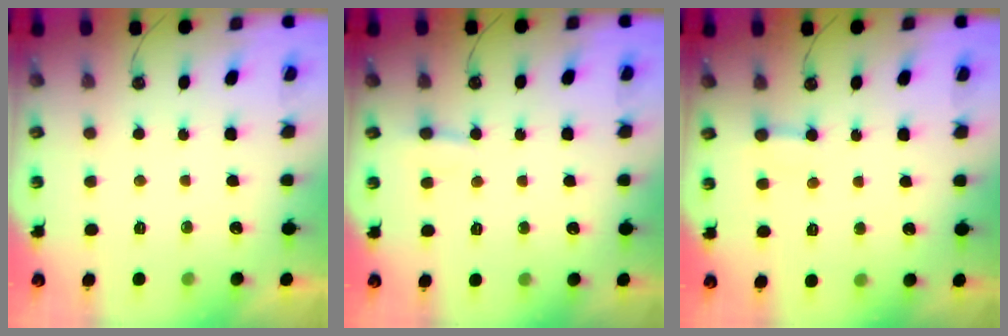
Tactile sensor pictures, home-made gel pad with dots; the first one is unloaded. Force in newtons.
{"total": 2.8, "press": 2.8, "slide": 0.3}
{"total": 3.7, "press": 3.7, "slide": 0.3}